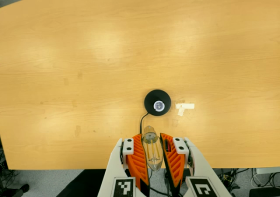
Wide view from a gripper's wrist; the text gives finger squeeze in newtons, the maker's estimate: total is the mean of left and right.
{"total": 21.6, "left": 22.8, "right": 20.5}